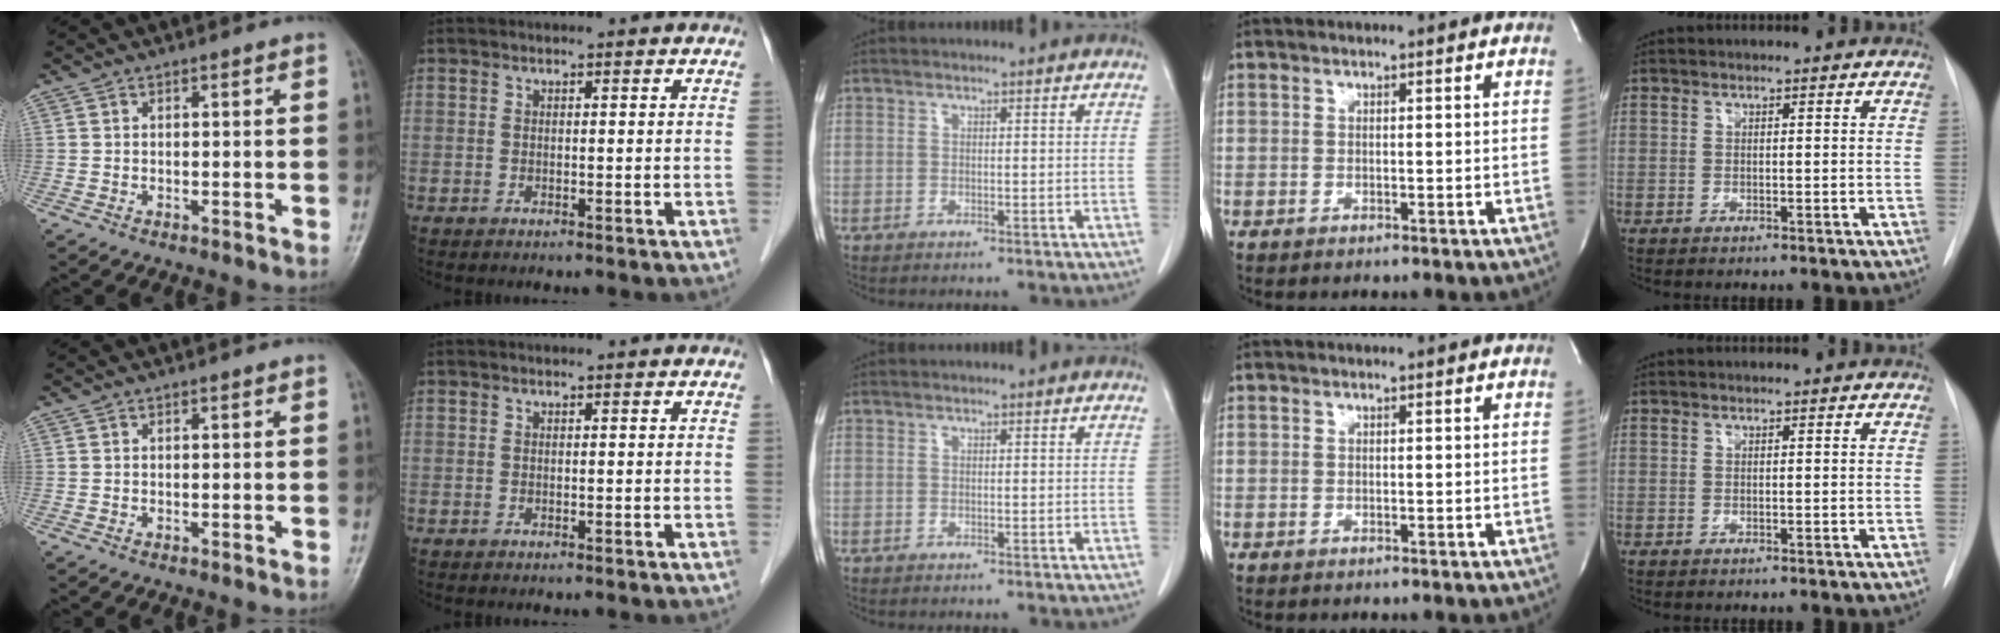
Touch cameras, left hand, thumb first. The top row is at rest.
{}